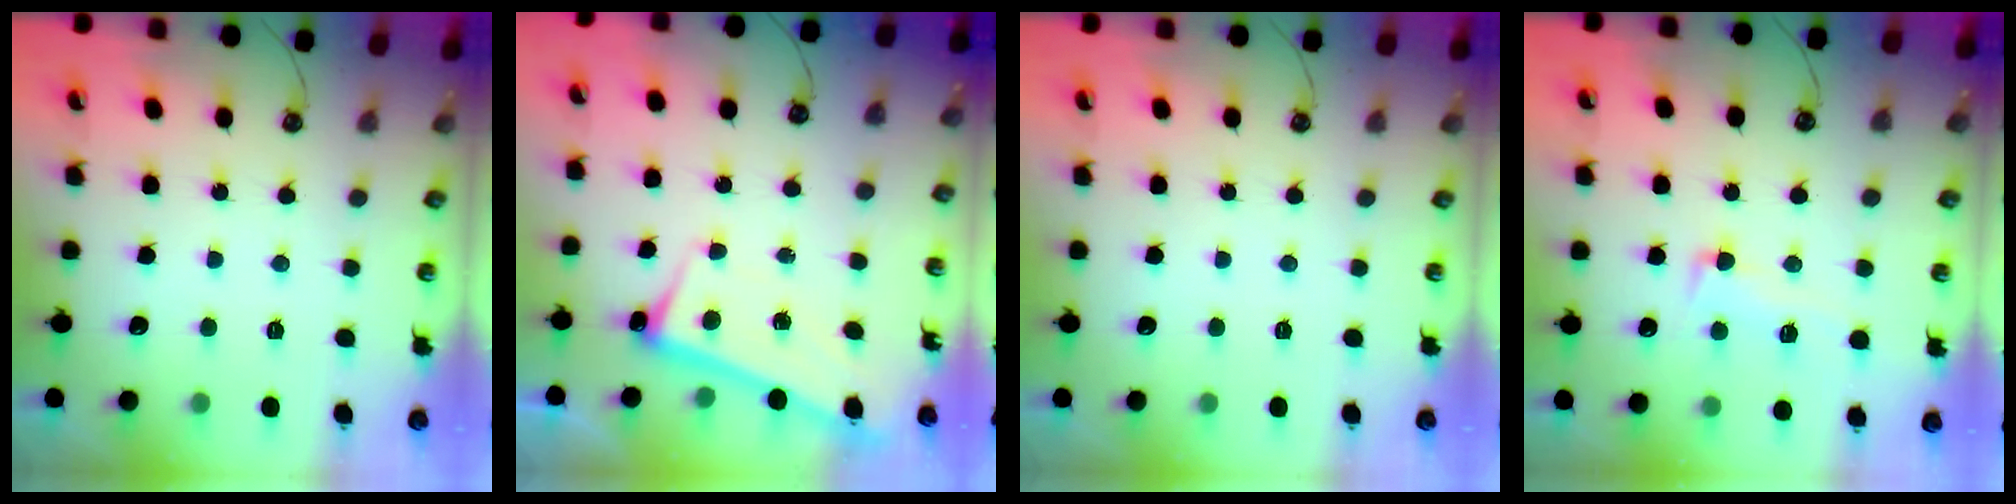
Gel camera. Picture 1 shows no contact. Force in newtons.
{"total": 2.8, "press": 2.7, "slide": 0.5}
{"total": 0.0}
{"total": 3.1, "press": 2.6, "slide": 1.6}